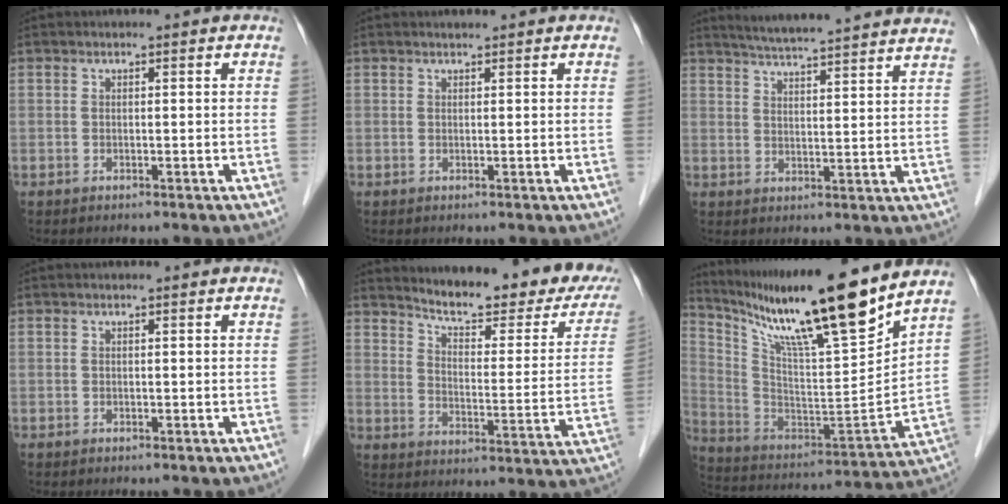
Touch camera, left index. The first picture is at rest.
{"total": 0.8, "force": [0.8, 0.1, 0.4], "torque": [-0.013, 0.004, 0.015]}
{"total": 19.3, "force": [17.8, -0.1, 7.3], "torque": [-0.119, -0.004, 0.229]}
{"total": 0.0}
{"total": 21.1, "force": [18.2, 4.0, 10.0], "torque": [-0.127, -0.046, 0.224]}
{"total": 21.6, "force": [17.0, 0.1, 13.2], "torque": [-0.233, -0.018, 0.293]}